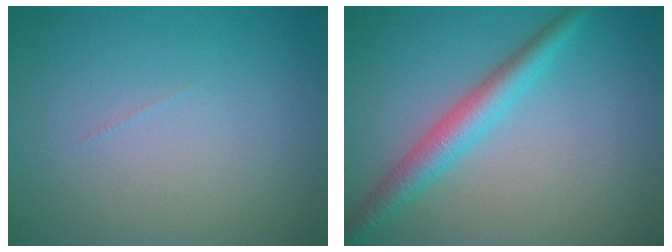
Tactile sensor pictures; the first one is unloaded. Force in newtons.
{"total": 3.6, "press": 3.6, "slide": 0.0}